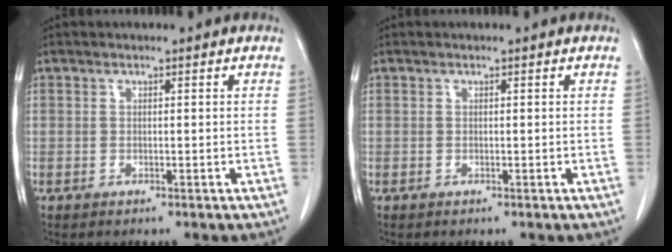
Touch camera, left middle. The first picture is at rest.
{"total": 0.0}